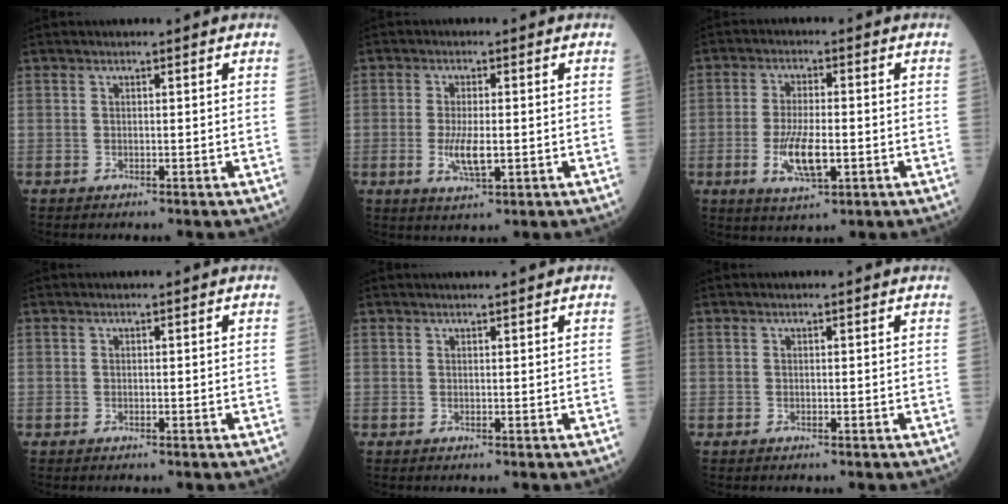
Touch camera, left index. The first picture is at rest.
{"total": 4.7, "force": [-0.9, 1.4, 4.4], "torque": [-0.095, -0.009, -0.013]}
{"total": 7.3, "force": [-2.0, 2.2, 6.6], "torque": [-0.135, -0.011, -0.033]}
{"total": 0.0}
{"total": 2.5, "force": [2.3, -0.3, 0.9], "torque": [-0.007, 0.013, 0.033]}
{"total": 1.0, "force": [-0.8, -0.3, -0.5], "torque": [0.003, -0.002, -0.014]}